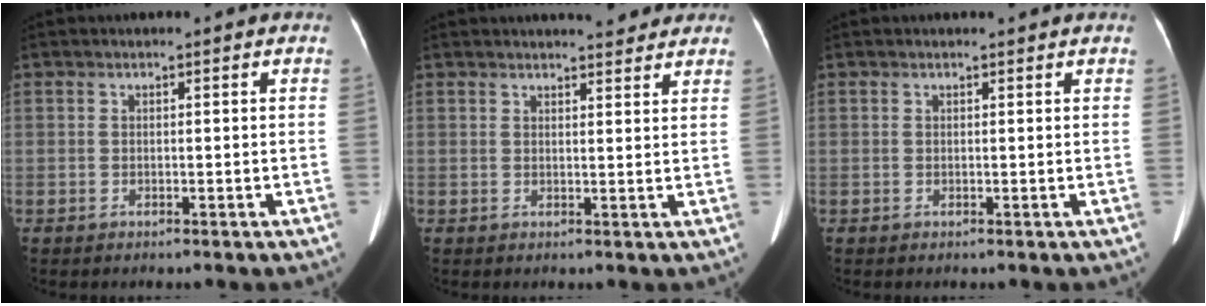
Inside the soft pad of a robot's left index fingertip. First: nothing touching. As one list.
[{"total": 5.8, "force": [5.3, 1.1, 2.1], "torque": [-0.024, 0.006, 0.058]}, {"total": 0.6, "force": [0.6, -0.1, 0.1], "torque": [-0.004, -0.002, 0.006]}]